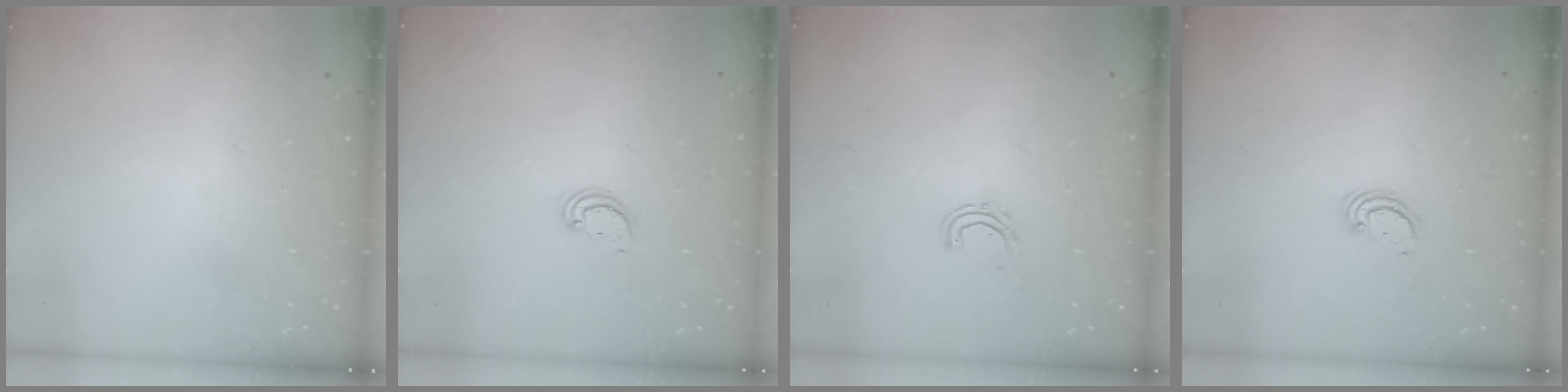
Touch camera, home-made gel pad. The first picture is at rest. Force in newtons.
{"total": 2.6, "press": 2.6, "slide": 0.2}
{"total": 5.0, "press": 4.8, "slide": 1.0}
{"total": 2.3, "press": 2.3, "slide": 0.2}